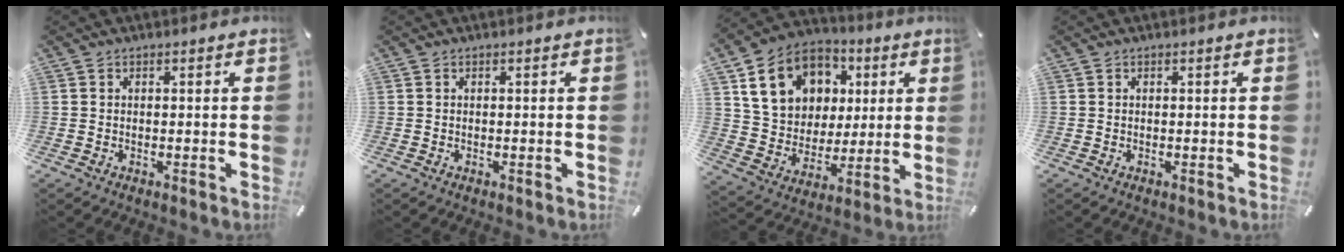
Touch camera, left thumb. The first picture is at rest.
{"total": 0.0}
{"total": 15.6, "force": [5.2, 13.4, 6.2], "torque": [-0.109, -0.007, 0.108]}
{"total": 0.0}